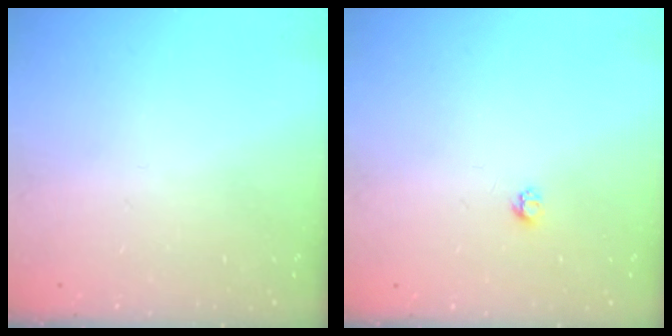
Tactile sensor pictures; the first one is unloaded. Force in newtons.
{"total": 2.7, "press": 2.7, "slide": 0.4}